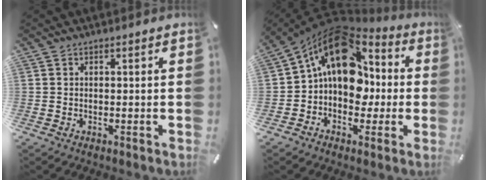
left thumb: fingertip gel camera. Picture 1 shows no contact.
{"total": 16.9, "force": [2.8, 12.4, 11.1], "torque": [-0.190, -0.016, 0.047]}